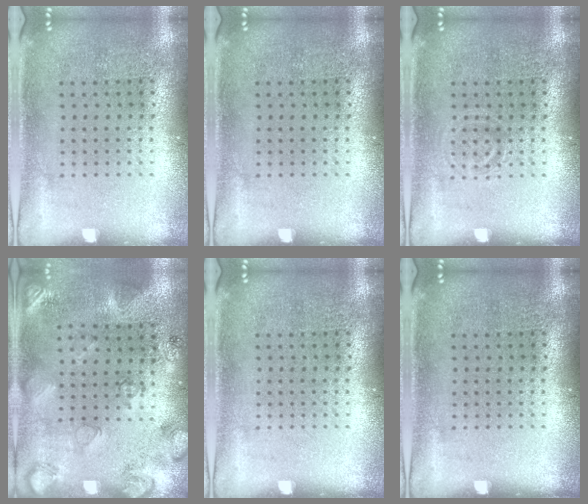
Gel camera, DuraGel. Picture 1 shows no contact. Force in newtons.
{"total": 0.0}
{"total": 1.0, "press": 0.9, "slide": 0.3}
{"total": 2.5, "press": 2.0, "slide": 1.5}
{"total": 0.0}
{"total": 0.0}